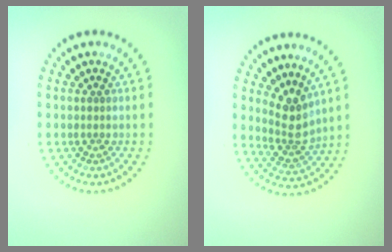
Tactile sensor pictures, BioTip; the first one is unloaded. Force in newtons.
{"total": 2.8, "press": 2.1, "slide": 1.9}